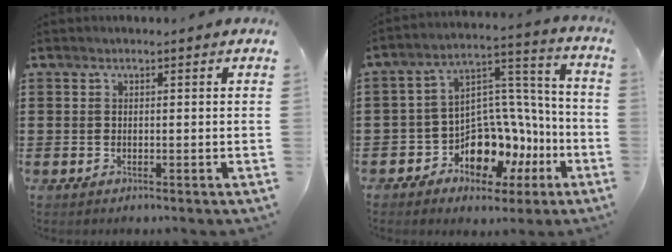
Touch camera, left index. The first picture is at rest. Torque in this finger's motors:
{"motor_torque": [1.58, 0.56, 0.72, 0.14]}